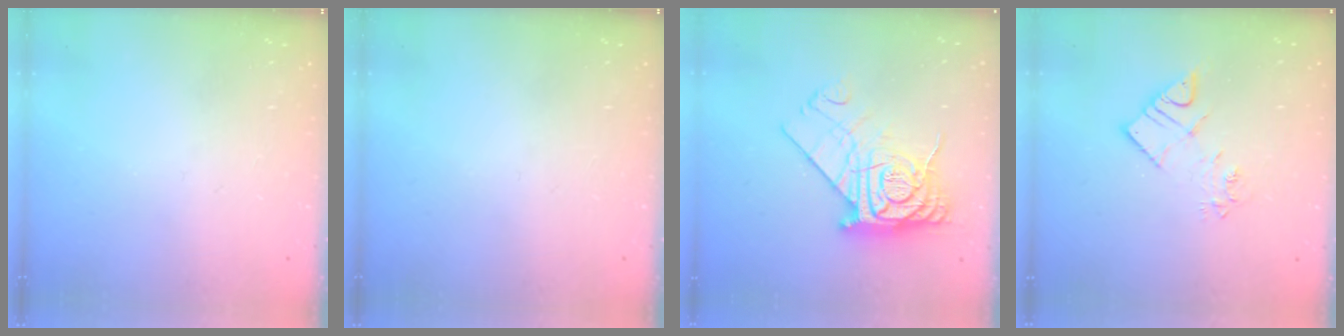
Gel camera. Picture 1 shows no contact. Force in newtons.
{"total": 0.0}
{"total": 16.7, "press": 16.6, "slide": 1.5}
{"total": 8.4, "press": 8.4, "slide": 0.9}